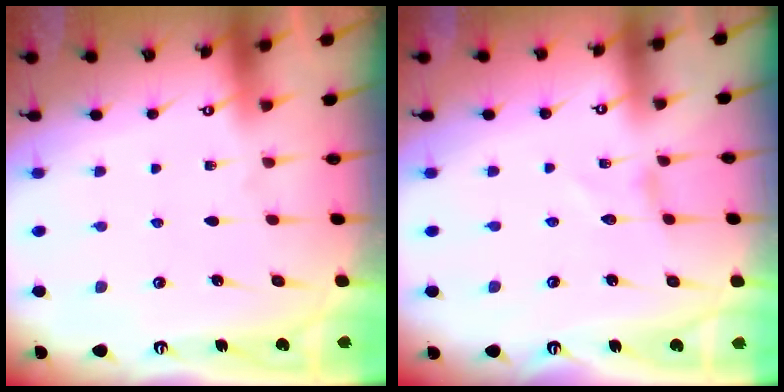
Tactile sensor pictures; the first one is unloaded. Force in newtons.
{"total": 0.0}